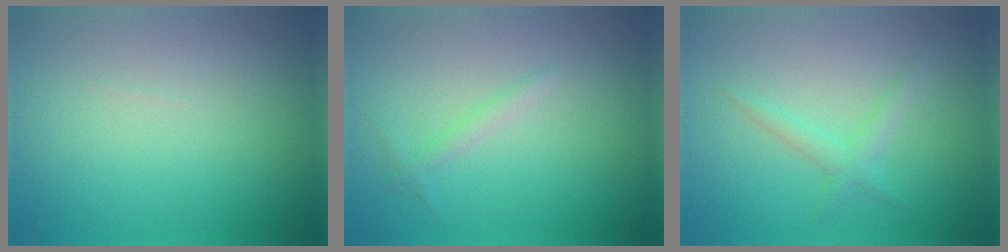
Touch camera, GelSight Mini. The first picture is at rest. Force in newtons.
{"total": 1.0, "press": 1.0, "slide": 0.0}
{"total": 1.6, "press": 1.6, "slide": 0.1}